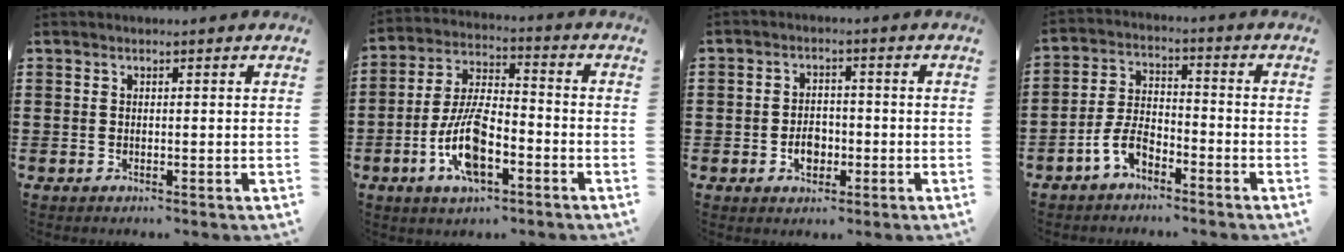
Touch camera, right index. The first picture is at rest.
{"total": 10.4, "force": [-4.0, 4.3, 8.6], "torque": [-0.186, 0.001, -0.074]}
{"total": 3.6, "force": [-1.2, 2.7, 2.0], "torque": [-0.033, 0.001, -0.026]}
{"total": 5.7, "force": [-3.6, 2.7, 3.4], "torque": [-0.088, 0.006, -0.076]}